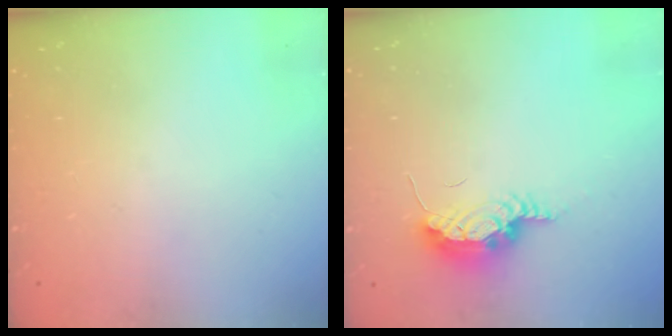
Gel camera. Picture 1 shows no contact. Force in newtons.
{"total": 7.6, "press": 7.3, "slide": 2.1}